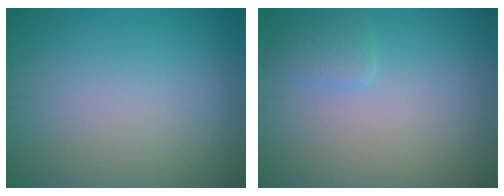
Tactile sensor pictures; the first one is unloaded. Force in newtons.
{"total": 1.4, "press": 1.4, "slide": 0.1}